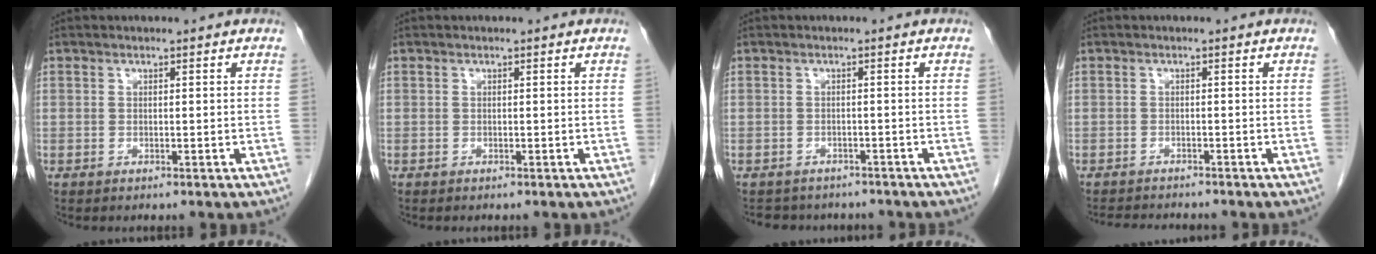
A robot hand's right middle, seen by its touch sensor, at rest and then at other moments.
{"total": 0.0}
{"total": 6.5, "force": [-5.9, 2.7, 1.0], "torque": [-0.016, 0.001, -0.068]}
{"total": 5.0, "force": [-4.8, 0.4, 1.4], "torque": [-0.019, -0.011, -0.072]}